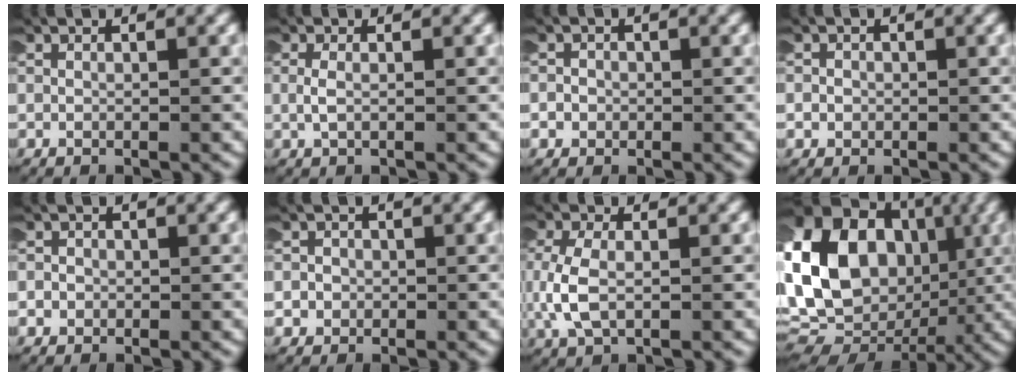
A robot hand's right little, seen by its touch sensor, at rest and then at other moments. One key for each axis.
{"total": 1.1, "fx": 0.1, "fy": 0.4, "fz": 1.0, "tx": -0.026, "ty": 0.000, "tz": 0.001}
{"total": 2.5, "fx": -0.7, "fy": 2.4, "fz": 0.2, "tx": -0.014, "ty": 0.004, "tz": -0.023}
{"total": 1.6, "fx": -0.5, "fy": 1.5, "fz": 0.0, "tx": -0.010, "ty": 0.004, "tz": -0.014}
{"total": 2.1, "fx": -0.6, "fy": 2.0, "fz": 0.1, "tx": -0.012, "ty": 0.004, "tz": -0.020}
{"total": 2.7, "fx": -0.7, "fy": 2.6, "fz": 0.2, "tx": -0.020, "ty": 0.002, "tz": -0.021}
{"total": 3.3, "fx": 0.1, "fy": 2.1, "fz": 2.5, "tx": -0.077, "ty": 0.001, "tz": 0.004}
{"total": 17.8, "fx": 0.9, "fy": 14.2, "fz": 10.6, "tx": -0.259, "ty": -0.033, "tz": 0.020}